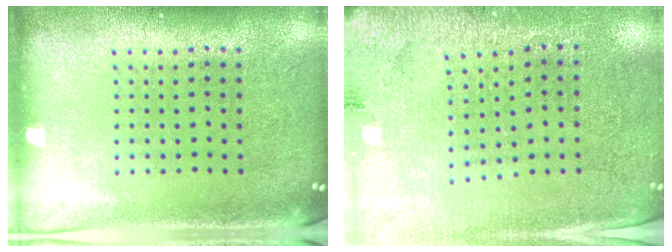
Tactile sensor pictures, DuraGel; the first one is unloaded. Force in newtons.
{"total": 2.8, "press": 2.8, "slide": 0.5}